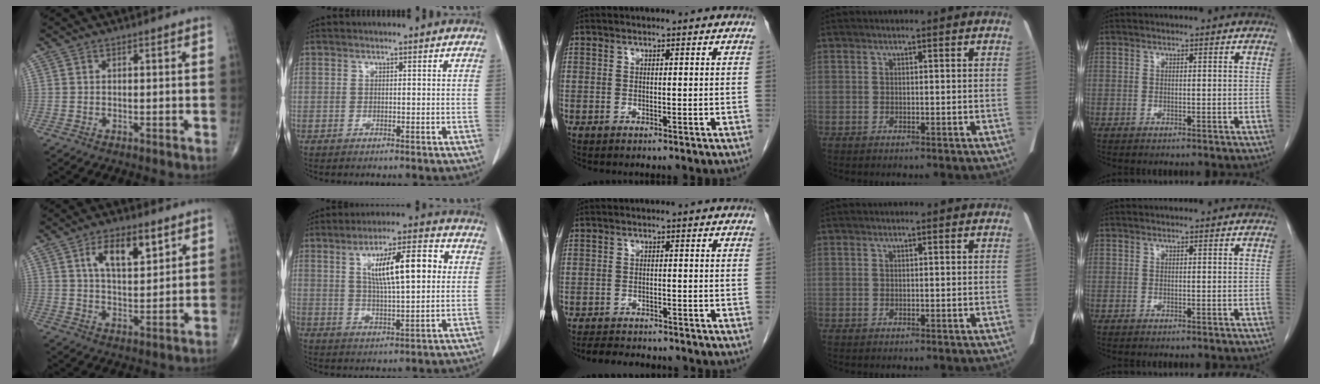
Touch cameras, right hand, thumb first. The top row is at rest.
{"thumb": {"total": 9.8, "force": [4.6, 4.2, 7.5], "torque": [-0.112, -0.020, 0.081]}, "index": {"total": 12.5, "force": [3.0, 2.6, 11.8], "torque": [-0.195, 0.018, 0.050]}, "middle": {"total": 7.3, "force": [-6.6, 1.9, 2.4], "torque": [-0.037, -0.004, -0.093]}}